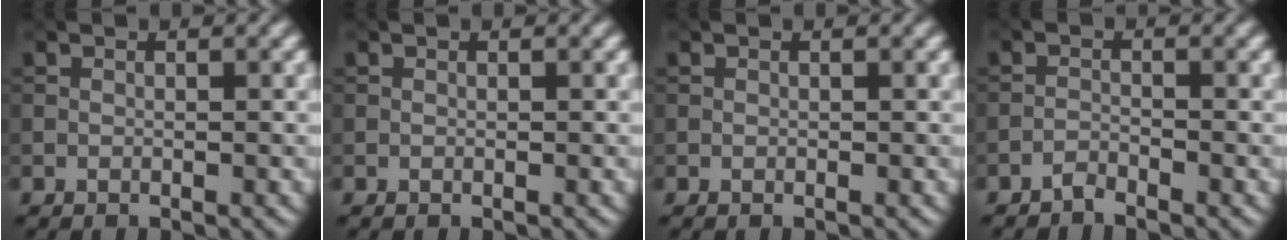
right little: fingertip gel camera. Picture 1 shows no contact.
{"total": 0.0}
{"total": 0.0}
{"total": 1.2, "force": [-1.1, 0.1, 0.2], "torque": [-0.001, 0.005, -0.026]}